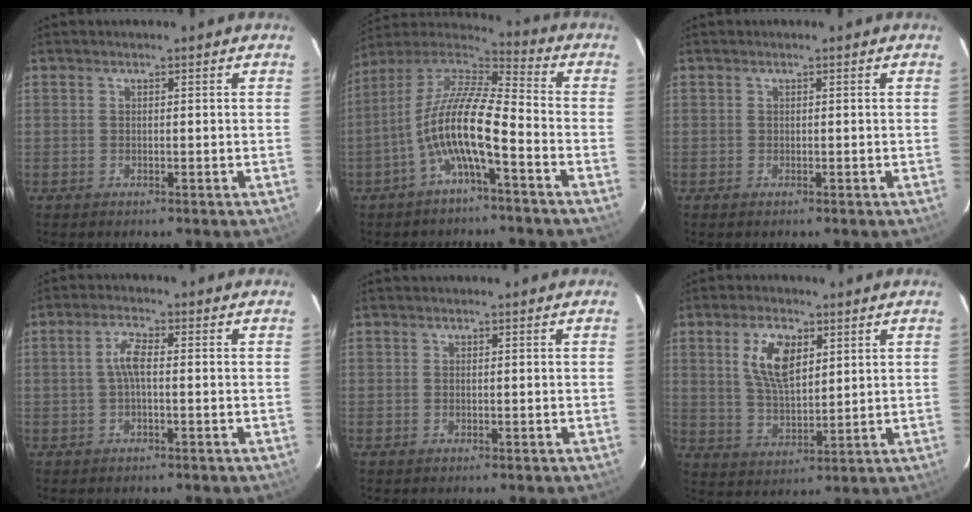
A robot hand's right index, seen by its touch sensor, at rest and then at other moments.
{"total": 13.4, "force": [-5.2, 2.7, 12.1], "torque": [-0.231, 0.001, -0.102]}
{"total": 0.0}
{"total": 3.5, "force": [-0.1, 1.0, 3.4], "torque": [-0.069, 0.008, -0.002]}
{"total": 0.0}
{"total": 9.1, "force": [3.6, 4.4, 7.1], "torque": [-0.137, 0.007, 0.074]}